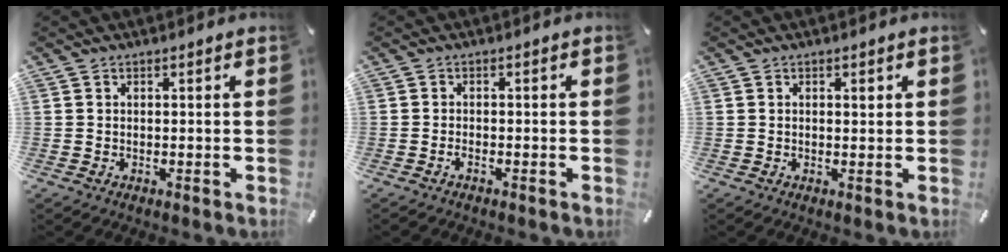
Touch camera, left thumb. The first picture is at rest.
{"total": 1.3, "force": [-0.9, 0.5, 0.8], "torque": [-0.017, 0.002, -0.018]}
{"total": 0.9, "force": [0.4, 0.5, 0.7], "torque": [-0.005, -0.001, 0.004]}